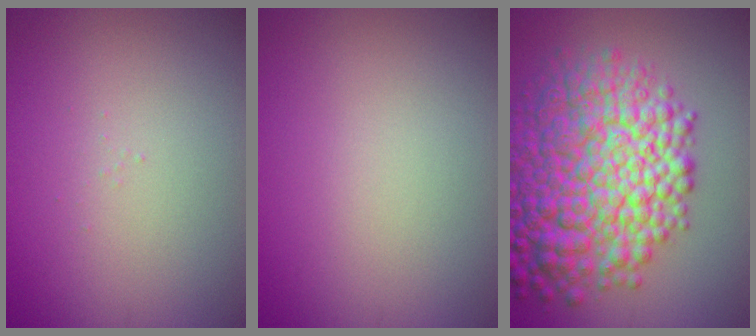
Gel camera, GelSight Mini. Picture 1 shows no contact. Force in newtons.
{"total": 0.0}
{"total": 12.2, "press": 12.2, "slide": 0.1}